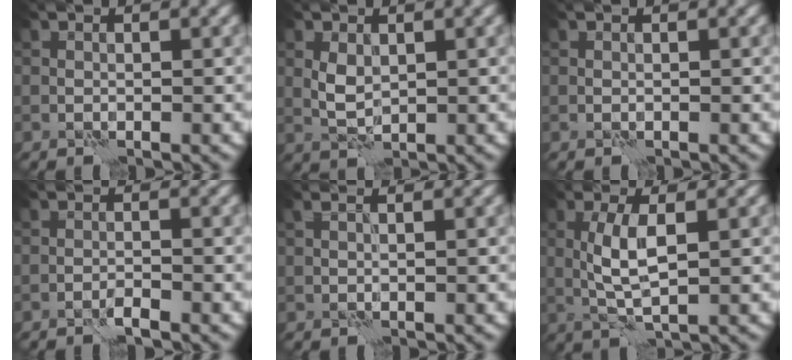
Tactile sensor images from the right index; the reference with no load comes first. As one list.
[{"total": 2.0, "force": [0.7, 1.2, 1.4], "torque": [-0.033, 0.002, 0.016]}, {"total": 0.0}, {"total": 1.0, "force": [-0.8, 0.0, 0.4], "torque": [-0.005, 0.007, -0.018]}, {"total": 0.8, "force": [0.6, 0.1, 0.6], "torque": [-0.016, 0.005, 0.008]}, {"total": 3.8, "force": [0.3, 1.1, 3.6], "torque": [-0.079, 0.008, 0.009]}]